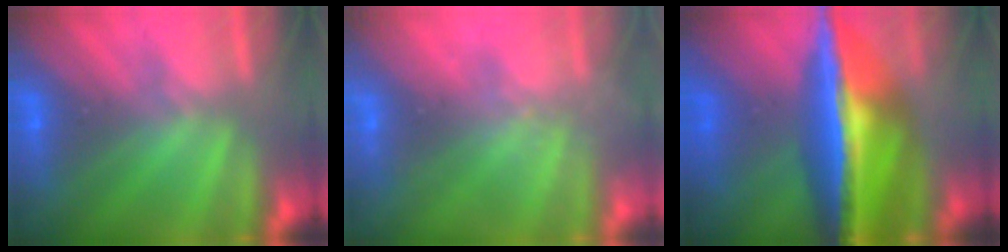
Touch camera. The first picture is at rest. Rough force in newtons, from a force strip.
{"total": 2.3}
{"total": 5.8}